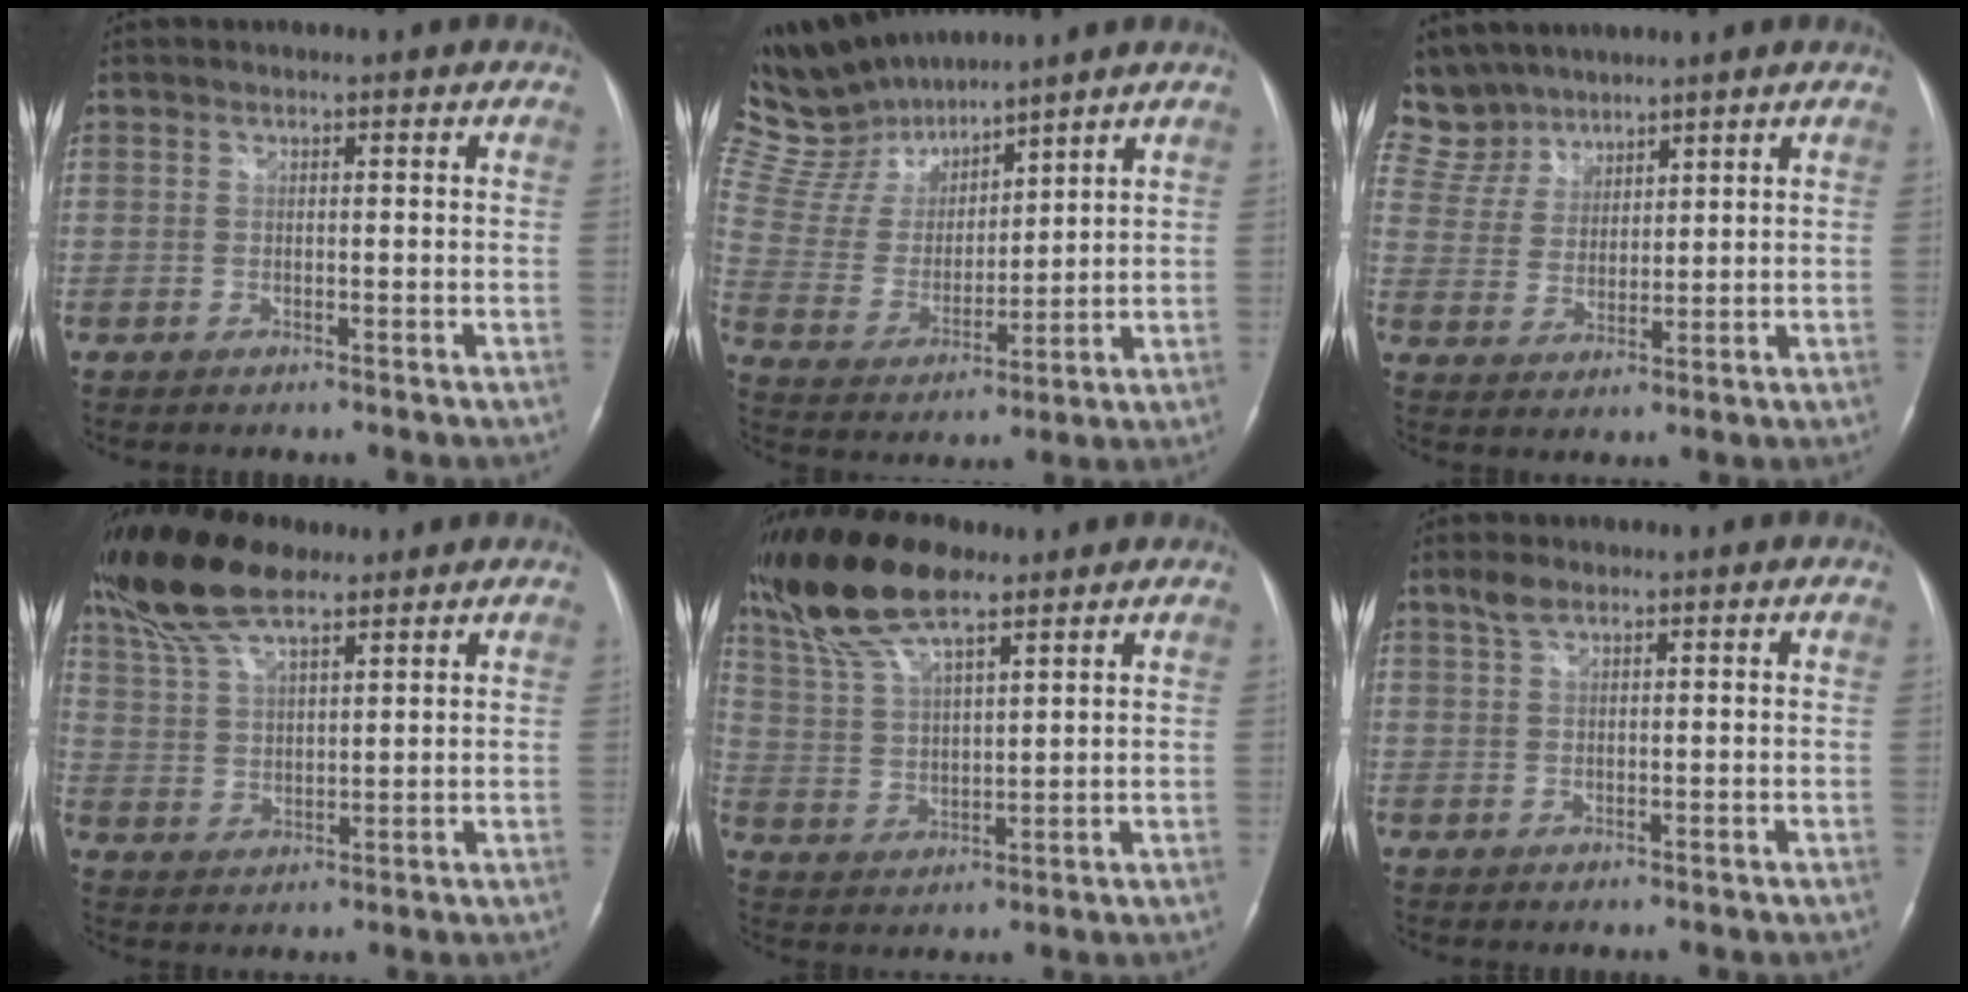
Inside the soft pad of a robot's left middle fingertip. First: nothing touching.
{"total": 13.7, "force": [12.8, 3.3, 3.8], "torque": [-0.096, 0.016, 0.258]}
{"total": 9.7, "force": [8.4, 4.7, 0.3], "torque": [-0.018, 0.014, 0.181]}
{"total": 11.6, "force": [9.2, 3.2, 6.3], "torque": [-0.134, 0.021, 0.176]}
{"total": 13.4, "force": [10.0, 3.5, 8.2], "torque": [-0.174, 0.021, 0.195]}
{"total": 2.1, "force": [1.4, 0.9, 1.2], "torque": [-0.031, 0.013, 0.031]}